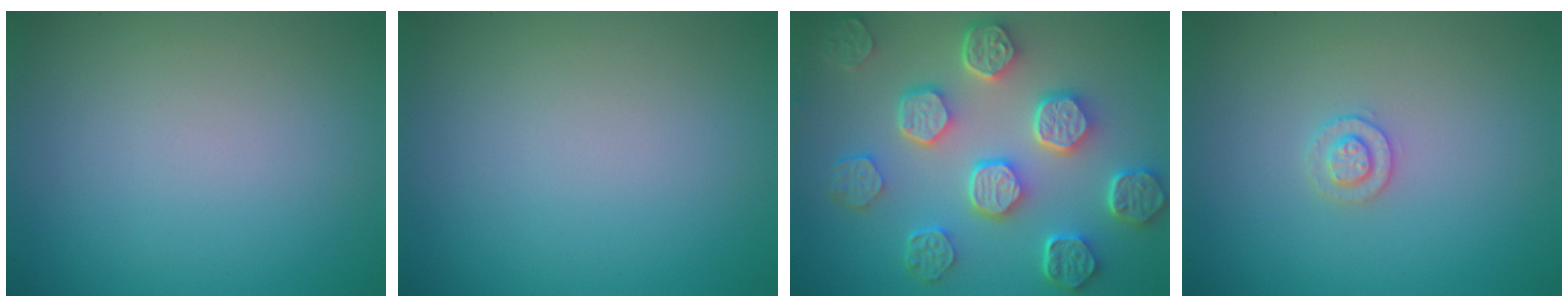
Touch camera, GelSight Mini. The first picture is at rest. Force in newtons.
{"total": 0.0}
{"total": 7.8, "press": 6.1, "slide": 4.9}
{"total": 1.5, "press": 1.5, "slide": 0.1}